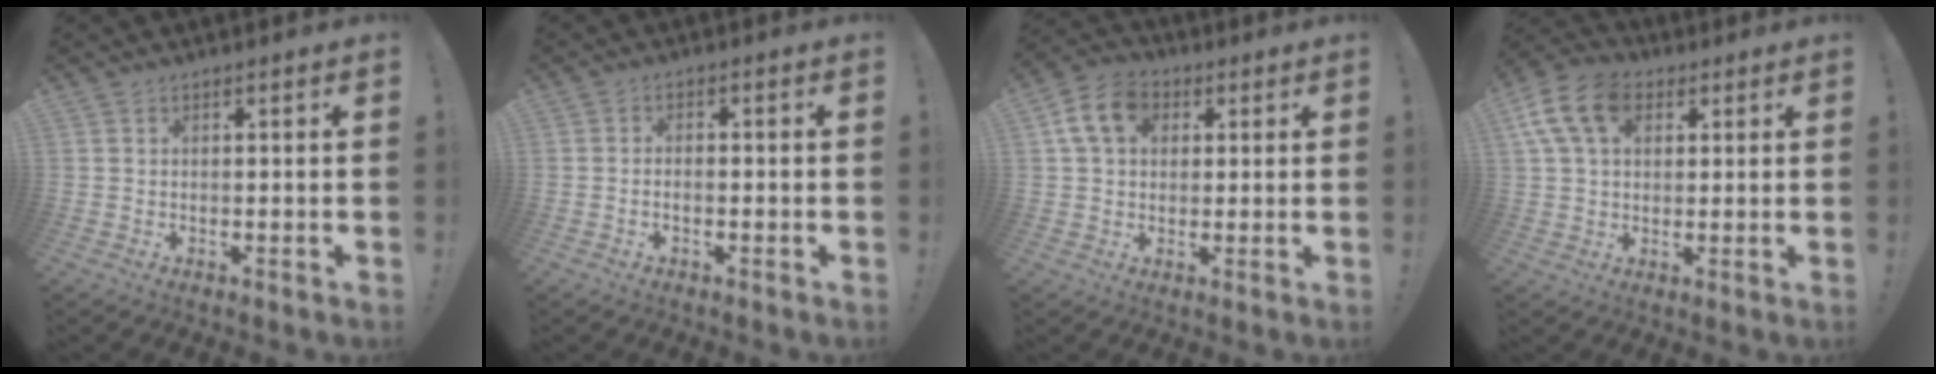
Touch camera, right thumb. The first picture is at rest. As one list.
[{"total": 1.7, "force": [-0.9, 0.9, 1.2], "torque": [-0.019, 0.007, -0.015]}, {"total": 10.9, "force": [3.4, 8.1, 6.4], "torque": [-0.116, 0.007, 0.067]}, {"total": 13.2, "force": [4.8, 8.9, 8.5], "torque": [-0.165, -0.003, 0.095]}]